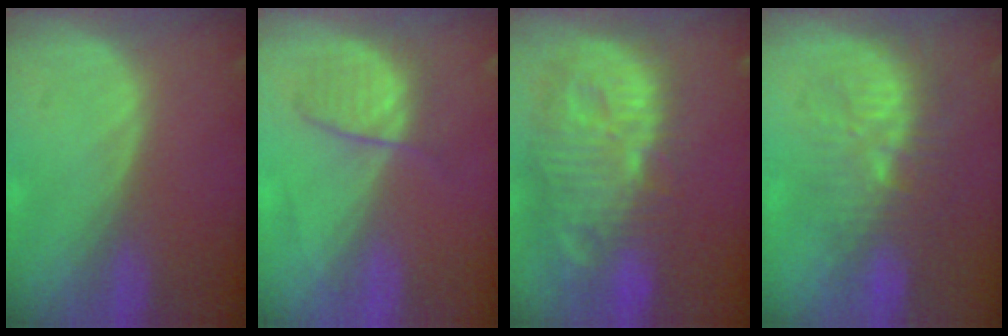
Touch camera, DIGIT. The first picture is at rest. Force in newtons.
{"total": 4.4, "press": 4.4, "slide": 0.6}
{"total": 14.1, "press": 12.4, "slide": 6.9}
{"total": 9.3, "press": 8.9, "slide": 2.5}